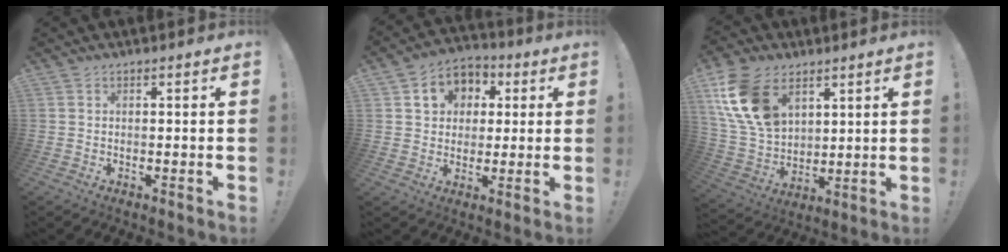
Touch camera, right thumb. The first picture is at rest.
{"total": 9.7, "force": [2.6, 8.6, 3.6], "torque": [-0.051, -0.002, 0.054]}
{"total": 18.3, "force": [8.4, 11.9, 11.1], "torque": [-0.217, -0.036, 0.161]}